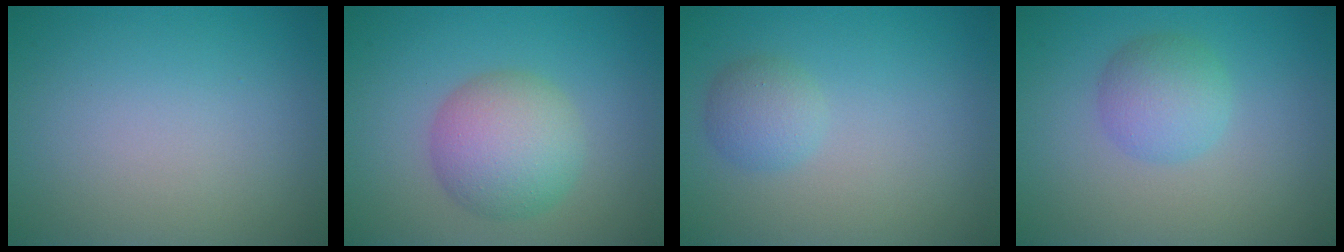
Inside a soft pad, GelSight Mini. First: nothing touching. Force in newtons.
{"total": 5.4, "press": 5.4, "slide": 0.1}
{"total": 2.0, "press": 2.0, "slide": 0.1}
{"total": 3.1, "press": 3.1, "slide": 0.0}